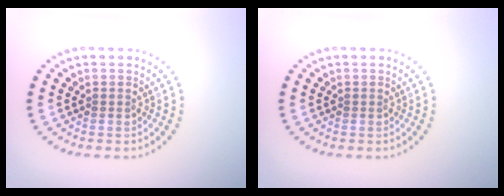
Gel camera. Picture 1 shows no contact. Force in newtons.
{"total": 0.0}